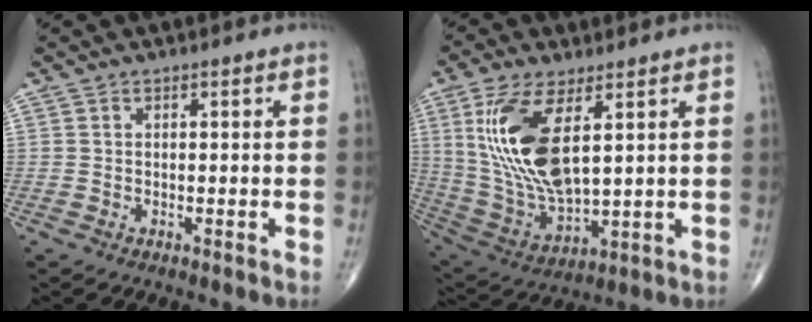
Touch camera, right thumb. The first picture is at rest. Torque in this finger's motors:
{"motor_torque": [-0.70, 1.75, 1.51, 1.26, 0.22]}